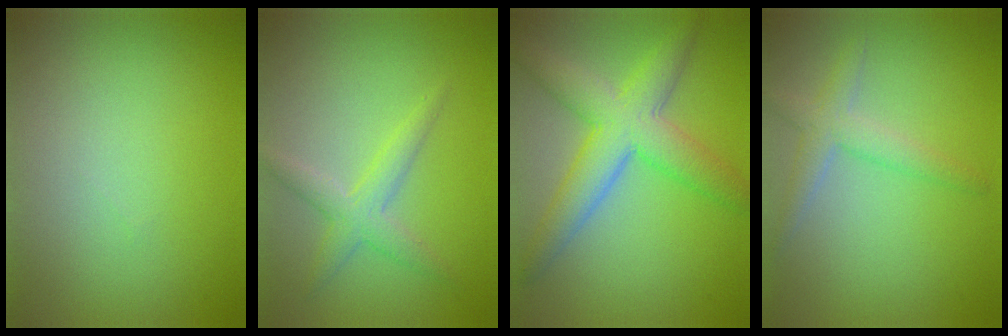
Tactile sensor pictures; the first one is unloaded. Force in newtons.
{"total": 2.7, "press": 2.7, "slide": 0.1}
{"total": 6.6, "press": 6.6, "slide": 0.3}
{"total": 2.6, "press": 2.6, "slide": 0.2}